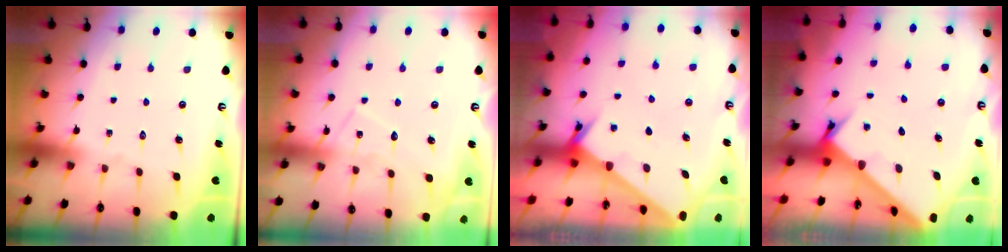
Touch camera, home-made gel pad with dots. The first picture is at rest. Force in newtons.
{"total": 7.6, "press": 7.6, "slide": 0.6}
{"total": 2.3, "press": 2.3, "slide": 0.3}
{"total": 2.5, "press": 2.5, "slide": 0.3}